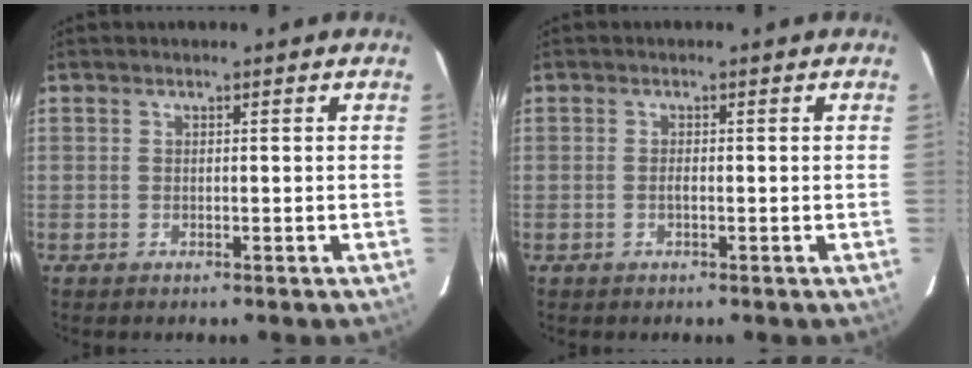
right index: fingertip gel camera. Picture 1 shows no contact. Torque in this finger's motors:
{"motor_torque": [0.14, -0.01, 0.15, 0.02]}